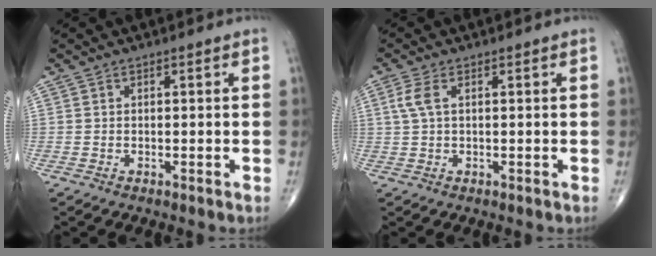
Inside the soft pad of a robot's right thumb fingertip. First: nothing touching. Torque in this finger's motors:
{"motor_torque": [-0.30, 0.21, 0.21, -0.08, 0.03]}